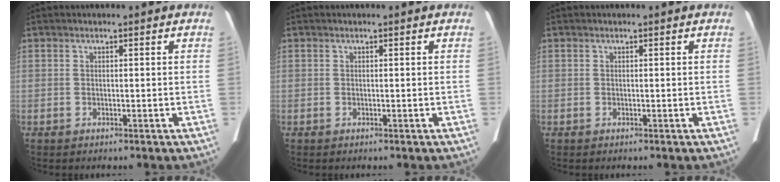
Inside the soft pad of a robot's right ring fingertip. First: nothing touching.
{"total": 0.0}
{"total": 0.0}